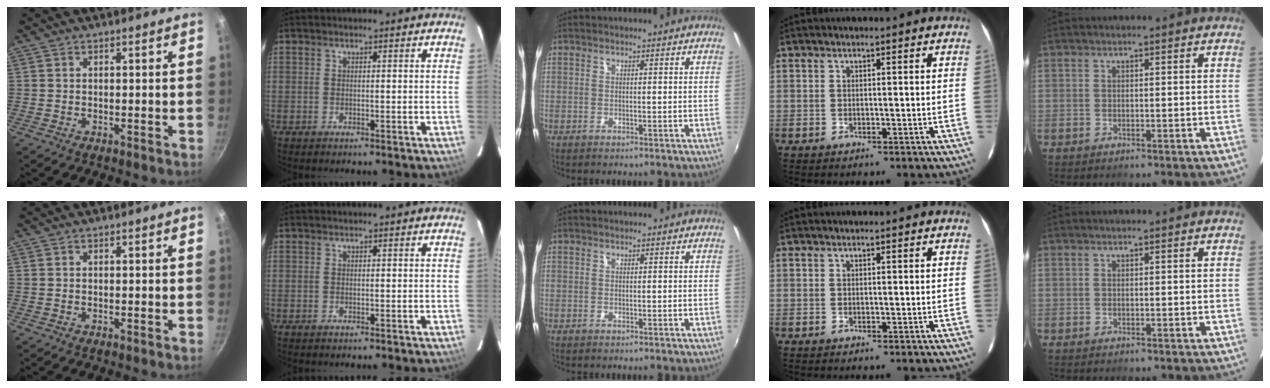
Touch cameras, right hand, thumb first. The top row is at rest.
{}